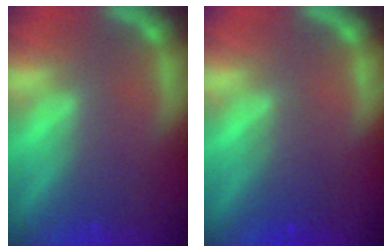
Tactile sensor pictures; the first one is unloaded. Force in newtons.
{"total": 2.0}